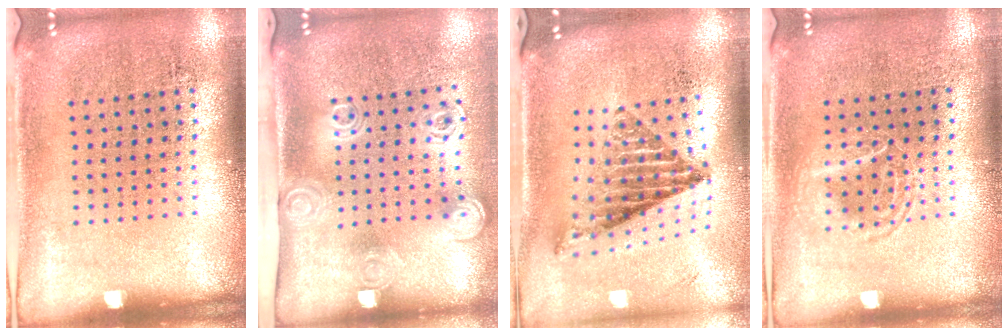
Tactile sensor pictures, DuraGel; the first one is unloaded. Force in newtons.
{"total": 2.0, "press": 1.4, "slide": 1.4}
{"total": 1.3, "press": 1.1, "slide": 0.7}
{"total": 1.9, "press": 1.9, "slide": 0.3}